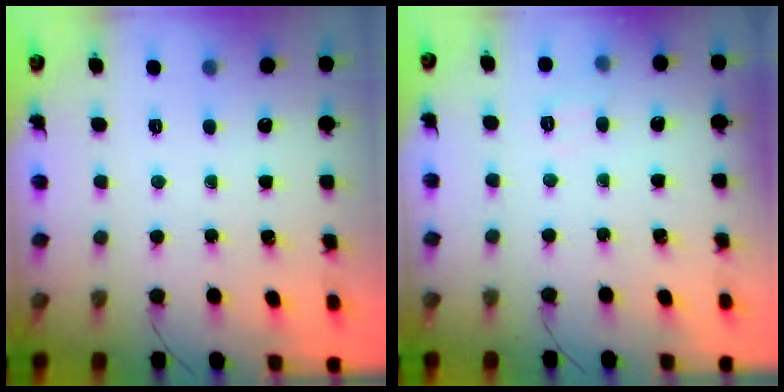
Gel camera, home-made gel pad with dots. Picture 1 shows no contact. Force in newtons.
{"total": 5.9, "press": 5.7, "slide": 1.2}